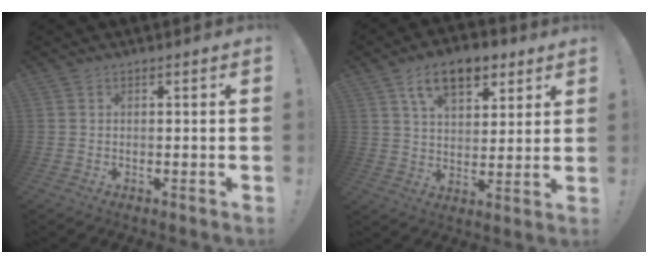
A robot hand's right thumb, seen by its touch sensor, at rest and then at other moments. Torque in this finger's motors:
{"motor_torque": [1.11, 2.65, 0.09, 0.23, 0.08]}